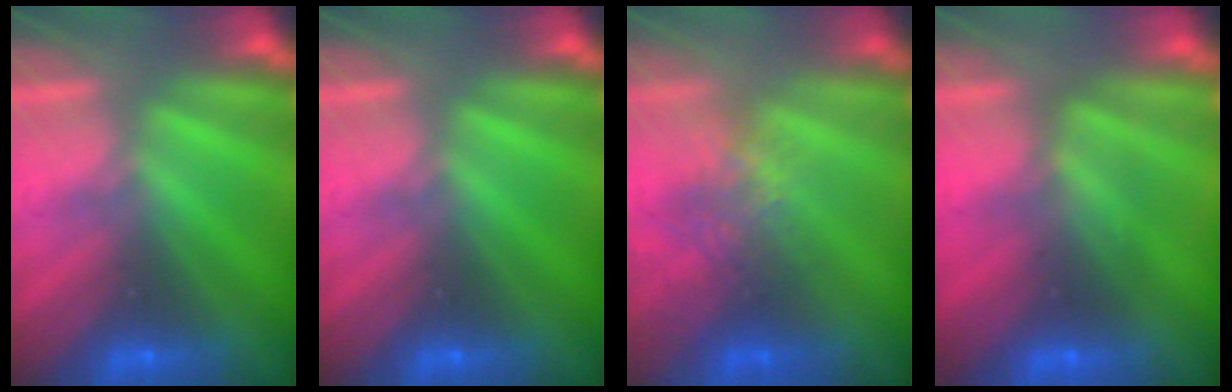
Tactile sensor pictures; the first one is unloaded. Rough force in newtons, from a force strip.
{"total": 0.0}
{"total": 2.9}
{"total": 2.6}